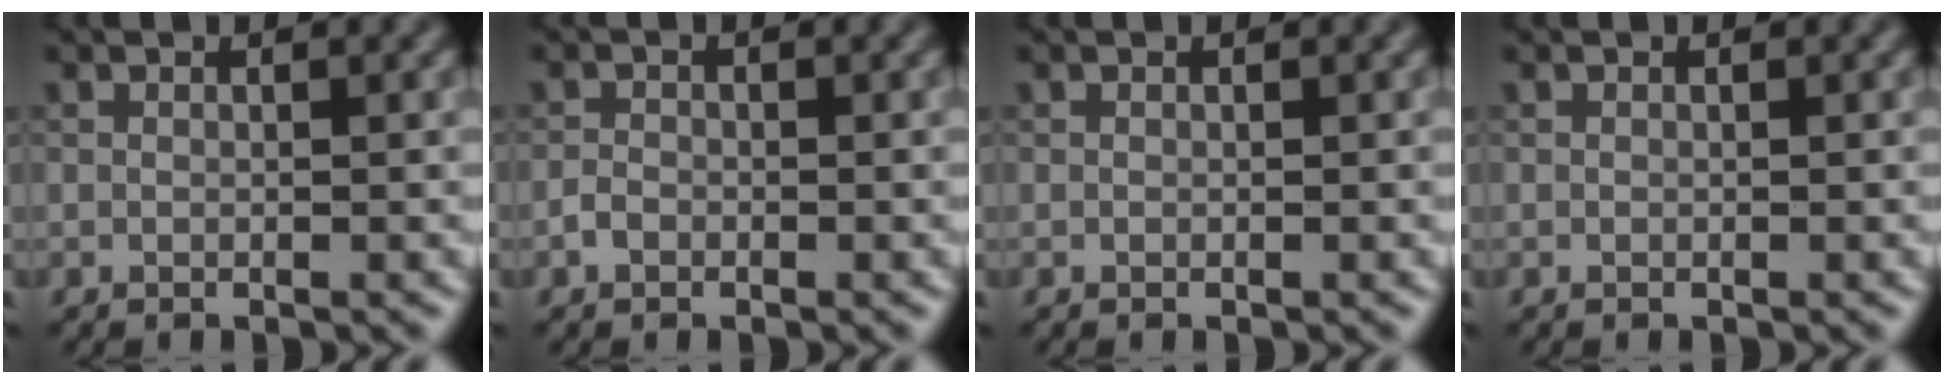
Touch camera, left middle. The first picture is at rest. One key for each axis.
{"total": 0.9, "fx": -0.5, "fy": 0.7, "fz": 0.4, "tx": -0.006, "ty": -0.001, "tz": -0.013}
{"total": 0.0}
{"total": 0.0}